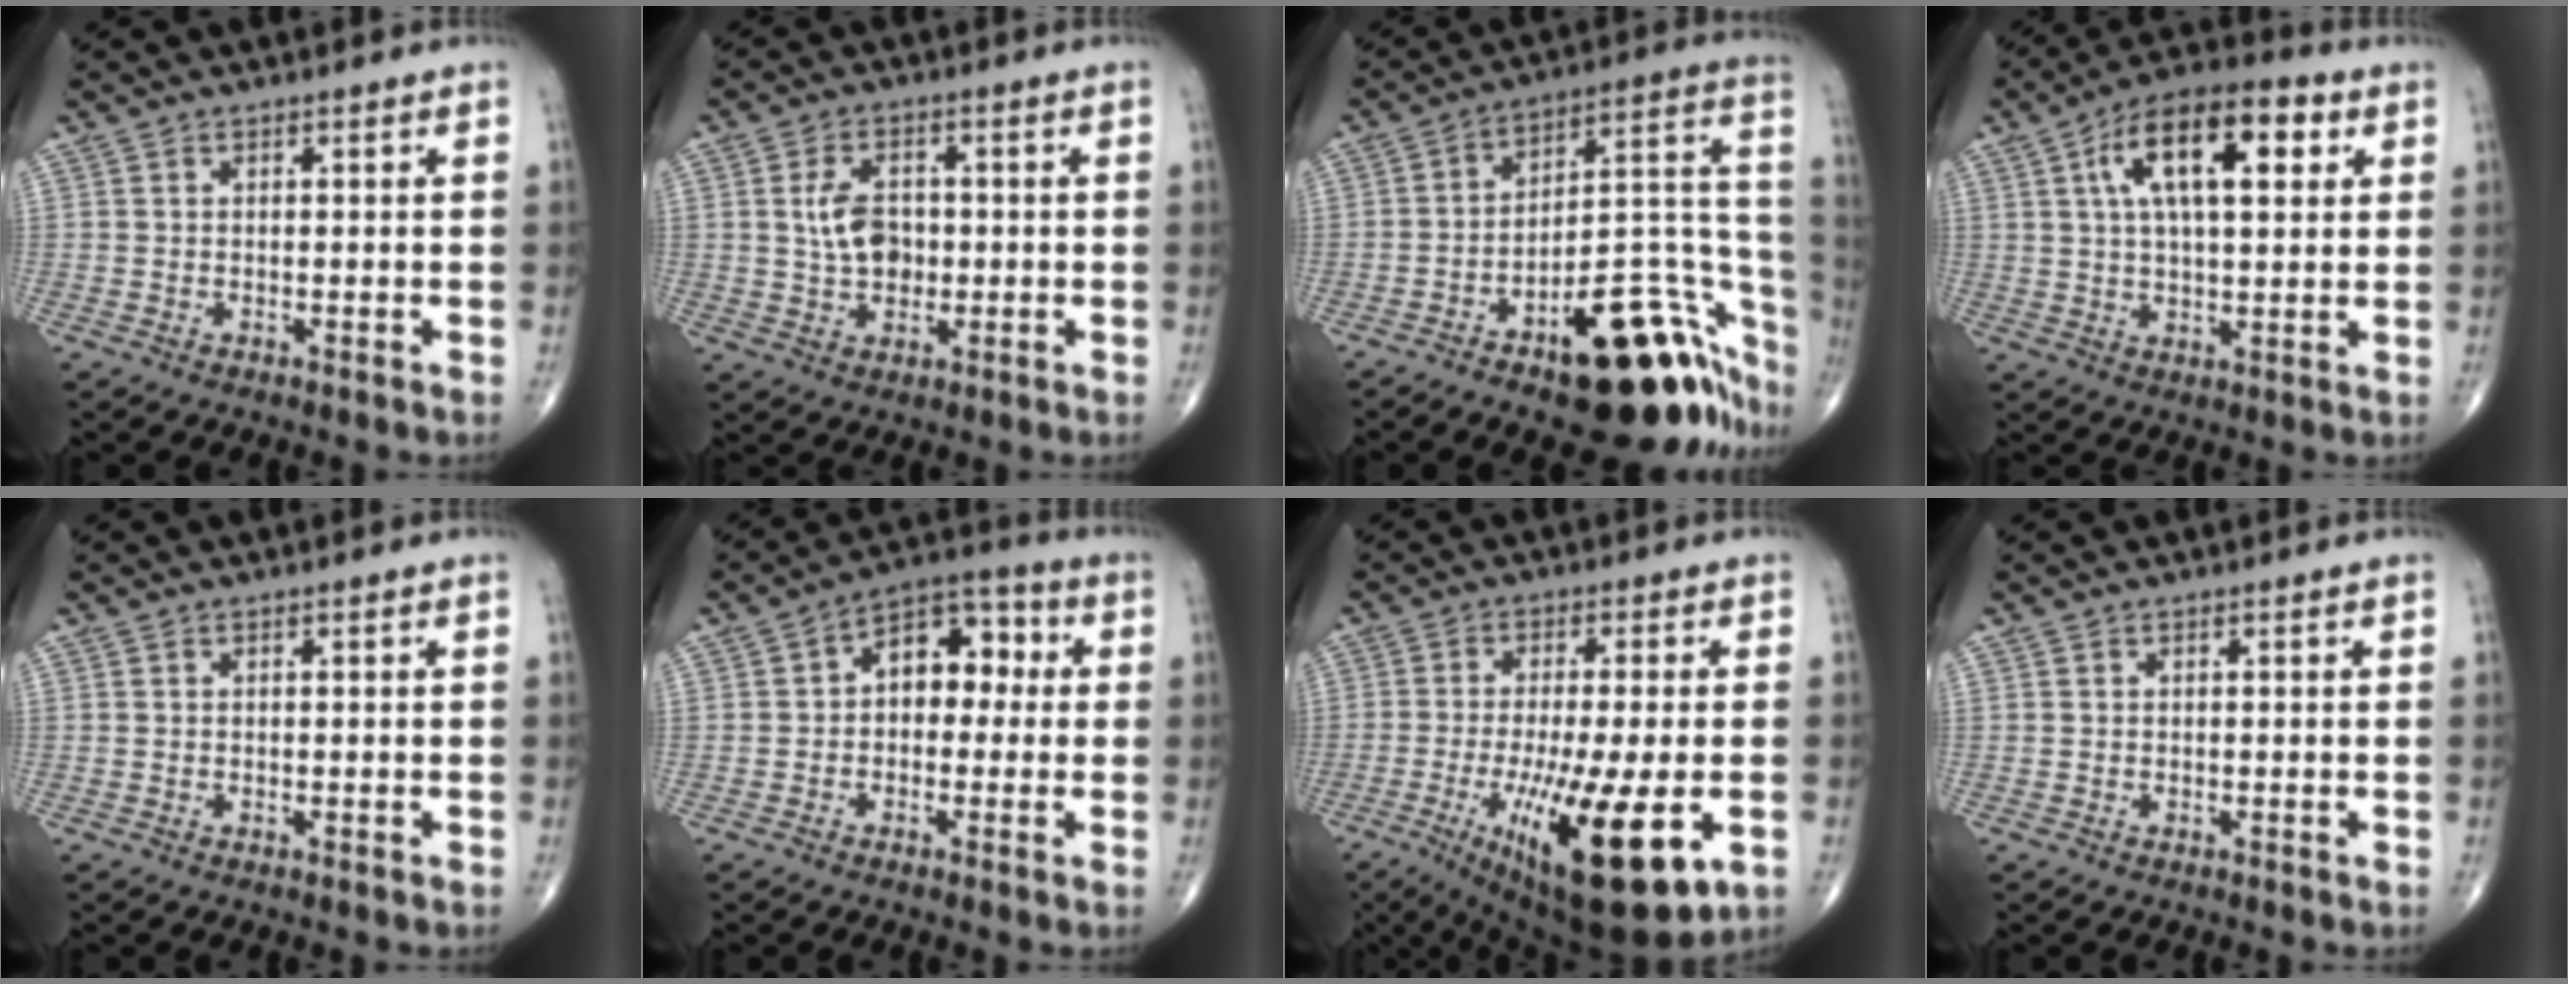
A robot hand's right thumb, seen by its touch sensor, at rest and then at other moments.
{"total": 6.7, "force": [0.2, 4.6, 4.9], "torque": [-0.074, 0.002, 0.006]}
{"total": 27.4, "force": [-14.1, 10.9, 20.8], "torque": [-0.173, 0.105, -0.193]}
{"total": 16.2, "force": [5.2, 7.1, 13.6], "torque": [-0.207, 0.013, 0.077]}
{"total": 0.0}
{"total": 9.8, "force": [0.7, 6.5, 7.3], "torque": [-0.069, 0.036, -0.003]}
{"total": 19.8, "force": [-5.9, 5.3, 18.2], "torque": [-0.290, -0.022, -0.076]}
{"total": 0.0}